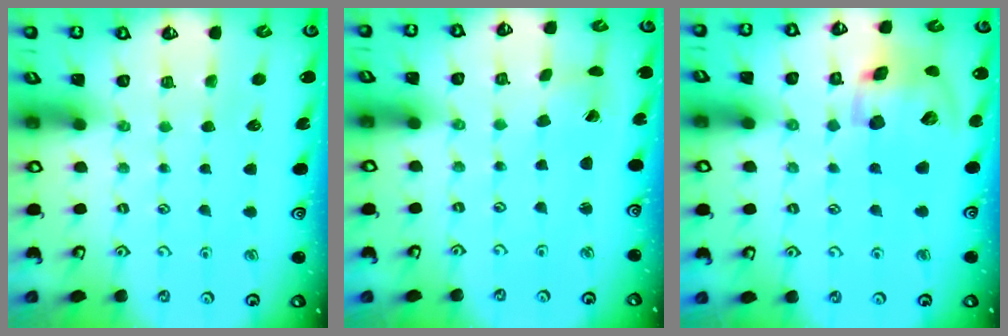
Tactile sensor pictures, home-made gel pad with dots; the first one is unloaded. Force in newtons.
{"total": 1.7, "press": 1.7, "slide": 0.1}
{"total": 18.2, "press": 18.0, "slide": 2.9}